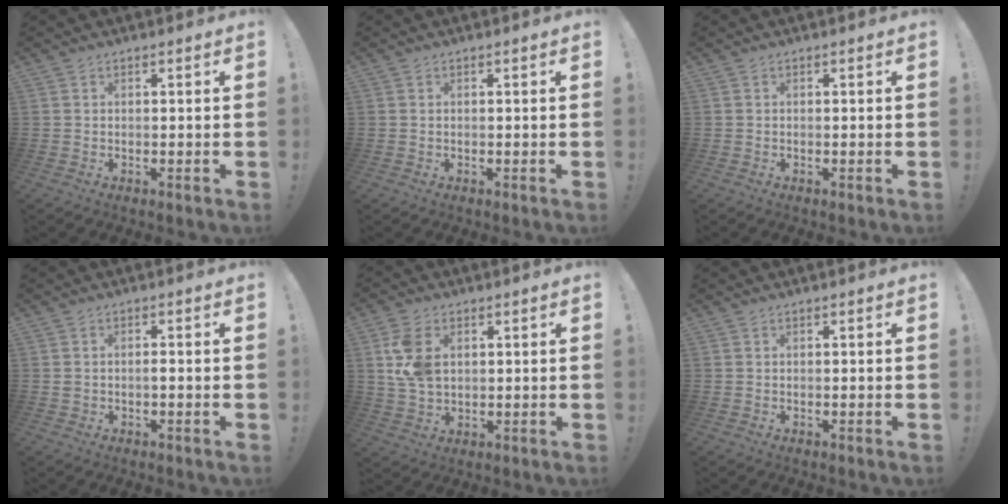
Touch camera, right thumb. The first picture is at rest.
{"total": 0.0}
{"total": 0.0}
{"total": 1.2, "force": [-0.5, 0.6, 0.9], "torque": [-0.017, 0.005, -0.009]}
{"total": 9.0, "force": [2.6, 5.9, 6.3], "torque": [-0.118, -0.006, 0.049]}
{"total": 0.0}